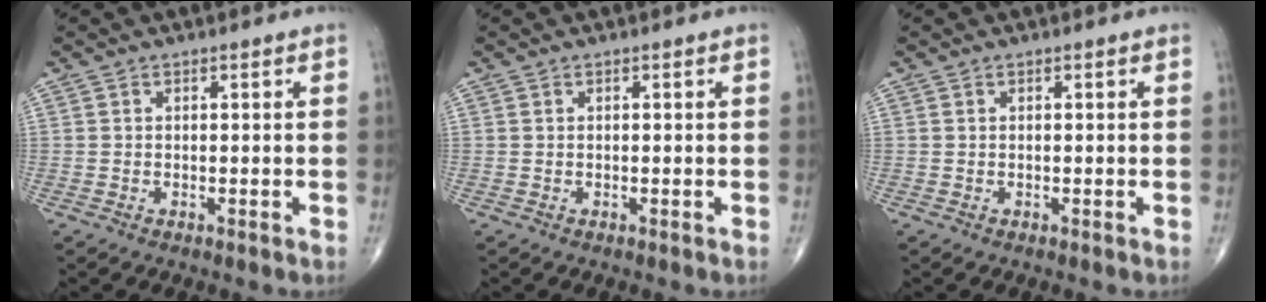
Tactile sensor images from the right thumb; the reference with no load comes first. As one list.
[{"total": 0.0}, {"total": 0.0}]